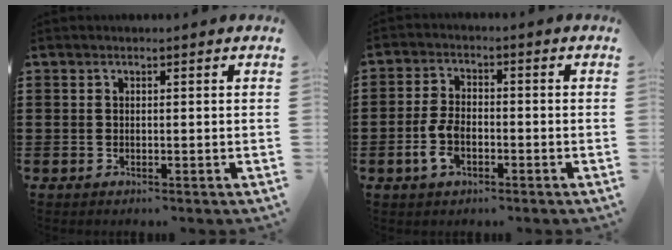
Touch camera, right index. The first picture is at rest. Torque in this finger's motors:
{"motor_torque": [1.26, 0.87, 0.42, 0.18]}